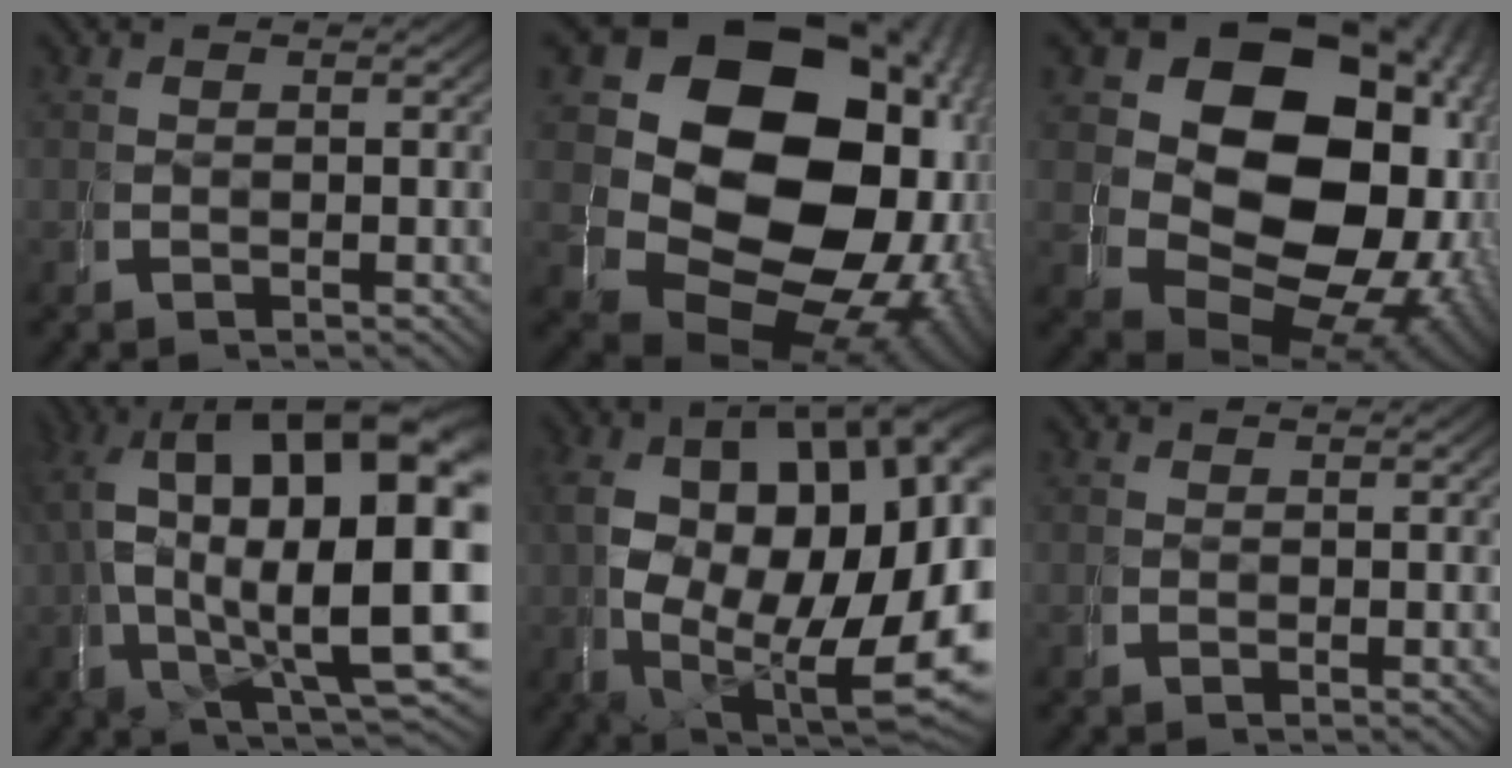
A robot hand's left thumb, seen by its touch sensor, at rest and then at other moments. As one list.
[{"total": 27.1, "force": [1.9, 19.1, 19.1], "torque": [-0.340, -0.068, 0.056]}, {"total": 22.9, "force": [1.8, 16.6, 15.7], "torque": [-0.296, -0.074, 0.051]}, {"total": 21.4, "force": [2.9, 12.4, 17.1], "torque": [-0.262, -0.050, 0.067]}, {"total": 22.8, "force": [-1.3, 15.1, 17.1], "torque": [-0.282, -0.081, 0.022]}, {"total": 0.0}]